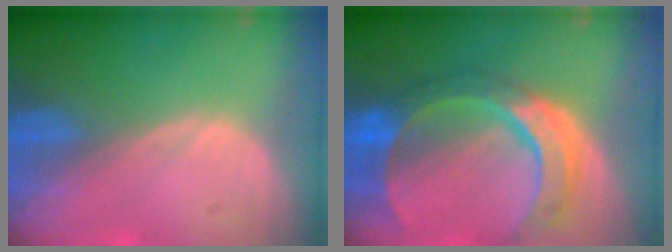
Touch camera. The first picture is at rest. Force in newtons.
{"total": 10.9, "press": 9.2, "slide": 6.0}